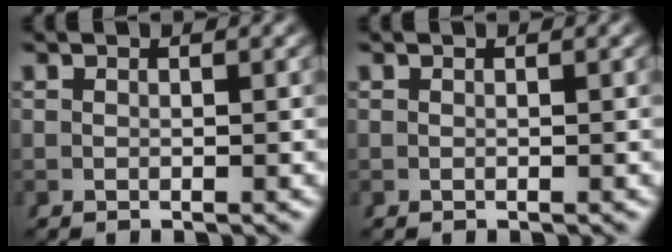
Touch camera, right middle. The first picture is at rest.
{"total": 0.0}